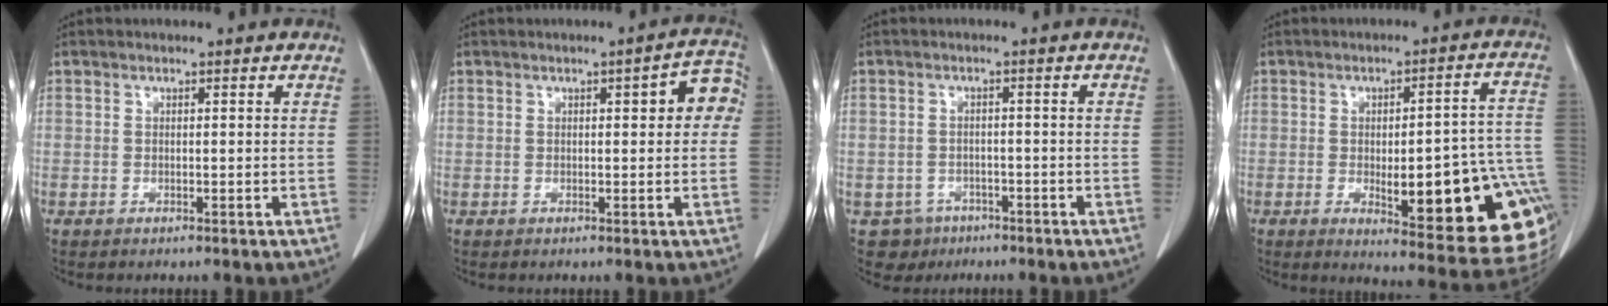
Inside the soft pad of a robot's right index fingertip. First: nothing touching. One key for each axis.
{"total": 5.0, "fx": 0.9, "fy": 1.6, "fz": 4.6, "tx": -0.044, "ty": 0.017, "tz": 0.004}
{"total": 4.3, "fx": -2.5, "fy": 3.6, "fz": 0.1, "tx": 0.001, "ty": 0.007, "tz": -0.031}
{"total": 21.7, "fx": -5.4, "fy": 5.1, "fz": 20.4, "tx": -0.159, "ty": 0.020, "tz": -0.046}